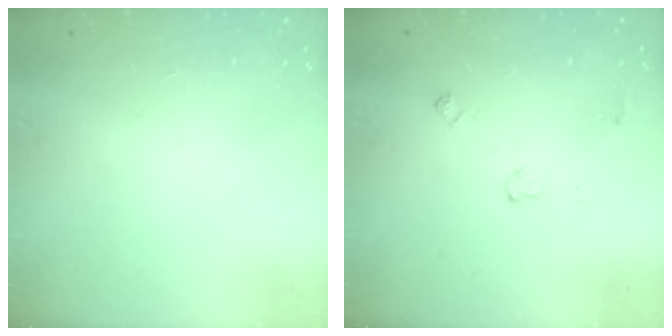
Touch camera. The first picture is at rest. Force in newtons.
{"total": 5.0, "press": 5.0, "slide": 0.7}